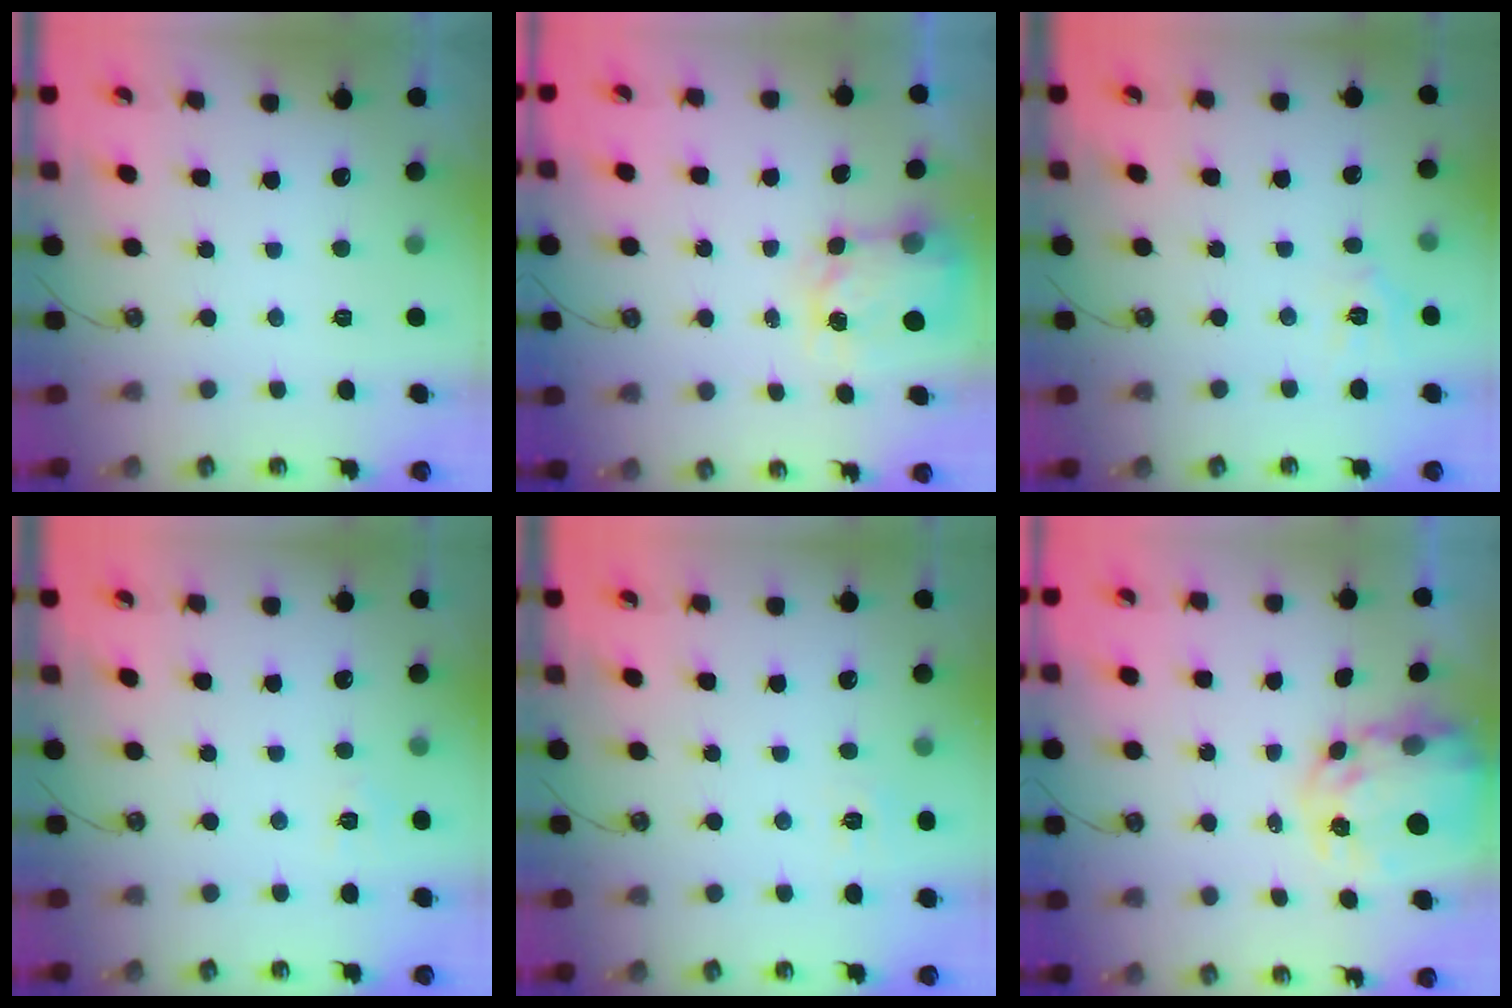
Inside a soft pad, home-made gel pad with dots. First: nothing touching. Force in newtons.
{"total": 6.1, "press": 6.0, "slide": 0.7}
{"total": 4.2, "press": 4.2, "slide": 0.3}
{"total": 4.8, "press": 4.8, "slide": 0.7}
{"total": 5.1, "press": 5.1, "slide": 0.7}
{"total": 8.4, "press": 8.3, "slide": 0.8}